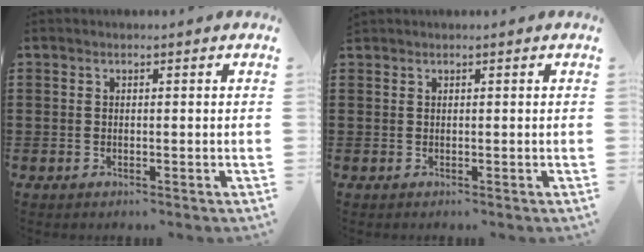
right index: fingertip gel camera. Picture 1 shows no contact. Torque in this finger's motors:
{"motor_torque": [0.05, 0.38, -0.02, 0.00]}